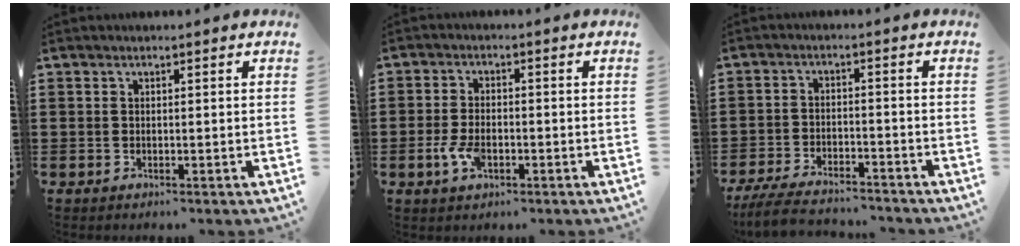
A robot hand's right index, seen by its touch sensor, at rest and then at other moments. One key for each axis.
{"total": 4.3, "fx": -1.5, "fy": 2.3, "fz": 3.3, "tx": -0.078, "ty": -0.006, "tz": -0.031}
{"total": 5.4, "fx": -5.2, "fy": 0.6, "fz": 1.6, "tx": -0.043, "ty": -0.001, "tz": -0.105}